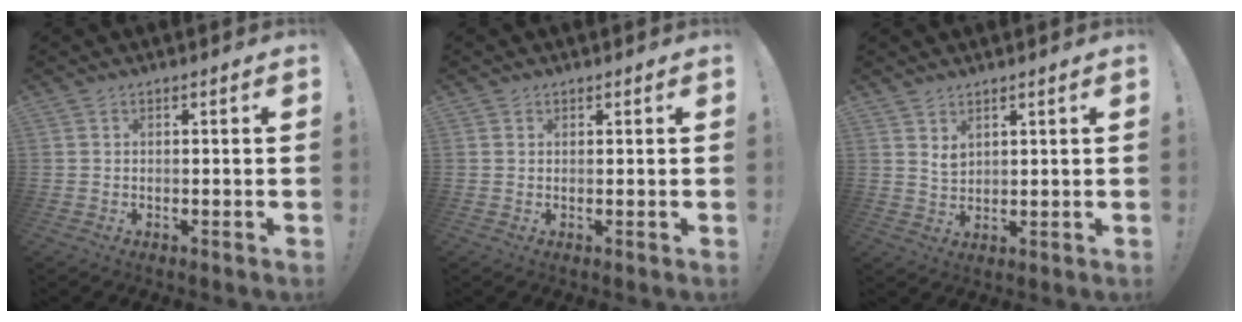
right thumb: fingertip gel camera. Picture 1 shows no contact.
{"total": 0.7, "force": [0.5, 0.5, 0.0], "torque": [0.000, -0.001, 0.010]}
{"total": 3.4, "force": [2.5, 1.8, 1.4], "torque": [-0.014, -0.019, 0.043]}